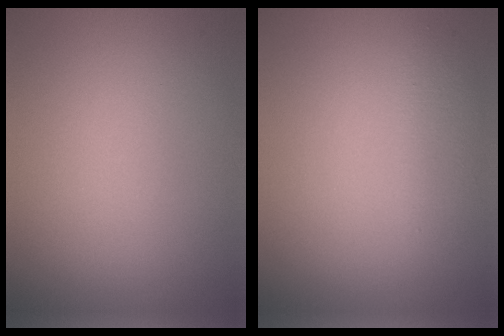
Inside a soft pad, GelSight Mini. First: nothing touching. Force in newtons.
{"total": 1.7, "press": 1.7, "slide": 0.1}